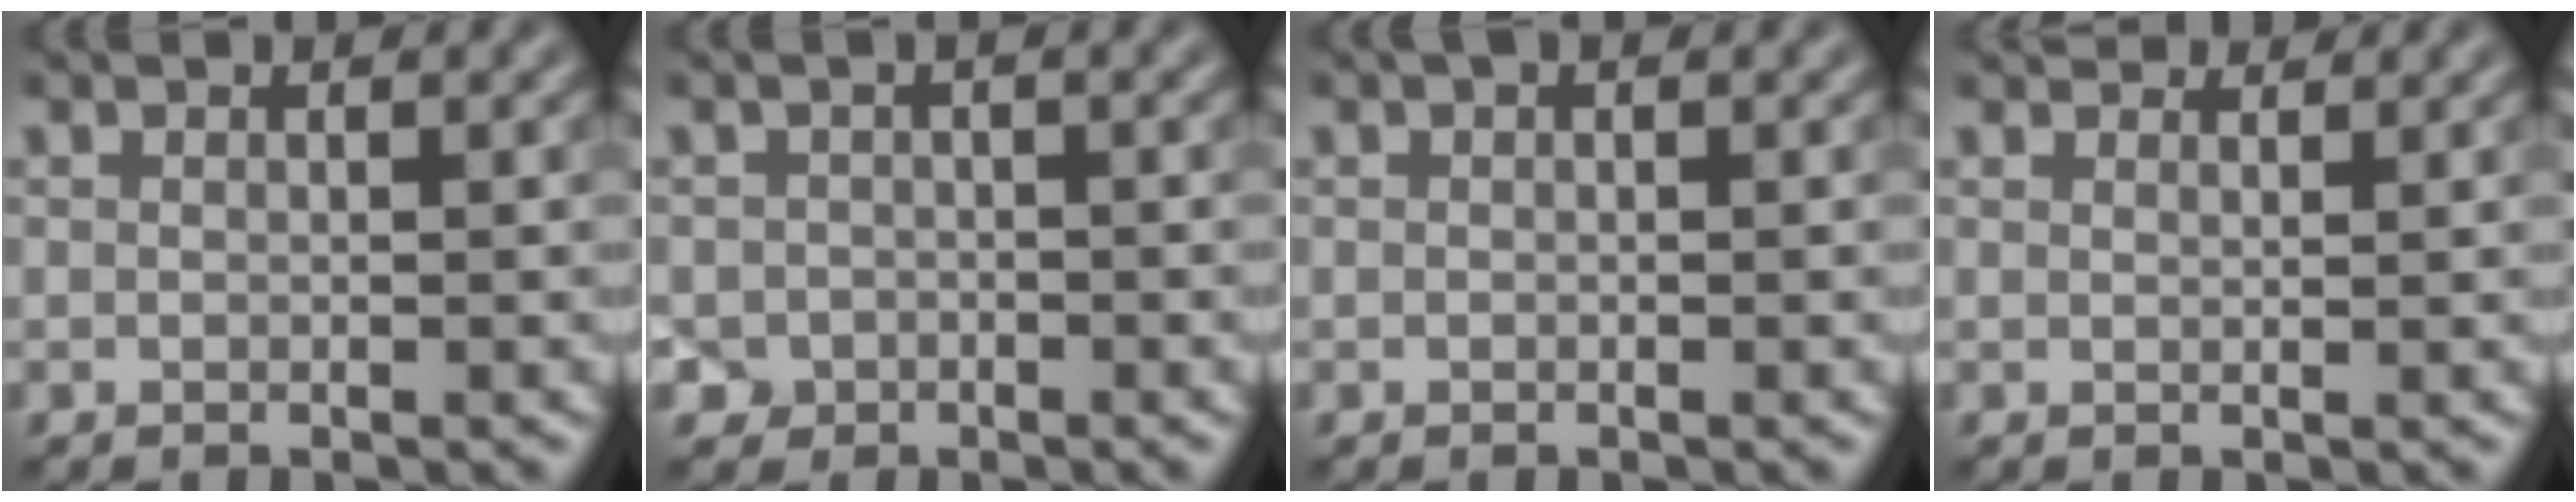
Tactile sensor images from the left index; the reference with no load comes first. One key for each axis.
{"total": 1.7, "fx": -0.9, "fy": 1.5, "fz": 0.2, "tx": 0.003, "ty": -0.002, "tz": -0.014}
{"total": 0.6, "fx": 0.3, "fy": 0.3, "fz": 0.4, "tx": -0.012, "ty": 0.002, "tz": 0.003}
{"total": 3.5, "fx": 3.1, "fy": 1.0, "fz": 1.2, "tx": -0.021, "ty": 0.000, "tz": 0.032}